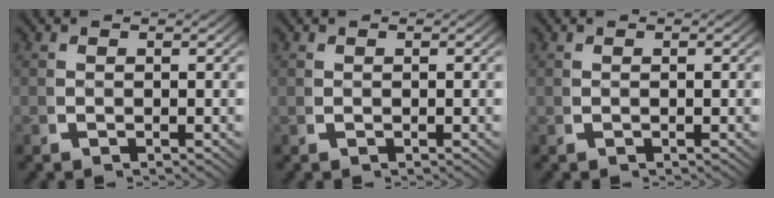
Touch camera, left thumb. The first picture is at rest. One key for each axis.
{"total": 0.0}
{"total": 0.0}